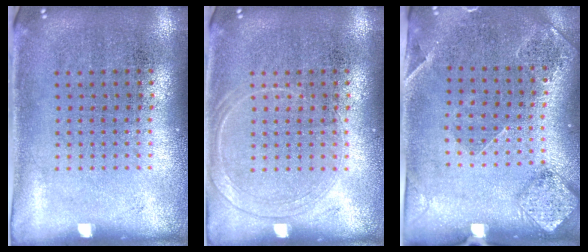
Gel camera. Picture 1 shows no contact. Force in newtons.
{"total": 1.2, "press": 1.2, "slide": 0.2}
{"total": 1.6, "press": 1.5, "slide": 0.5}